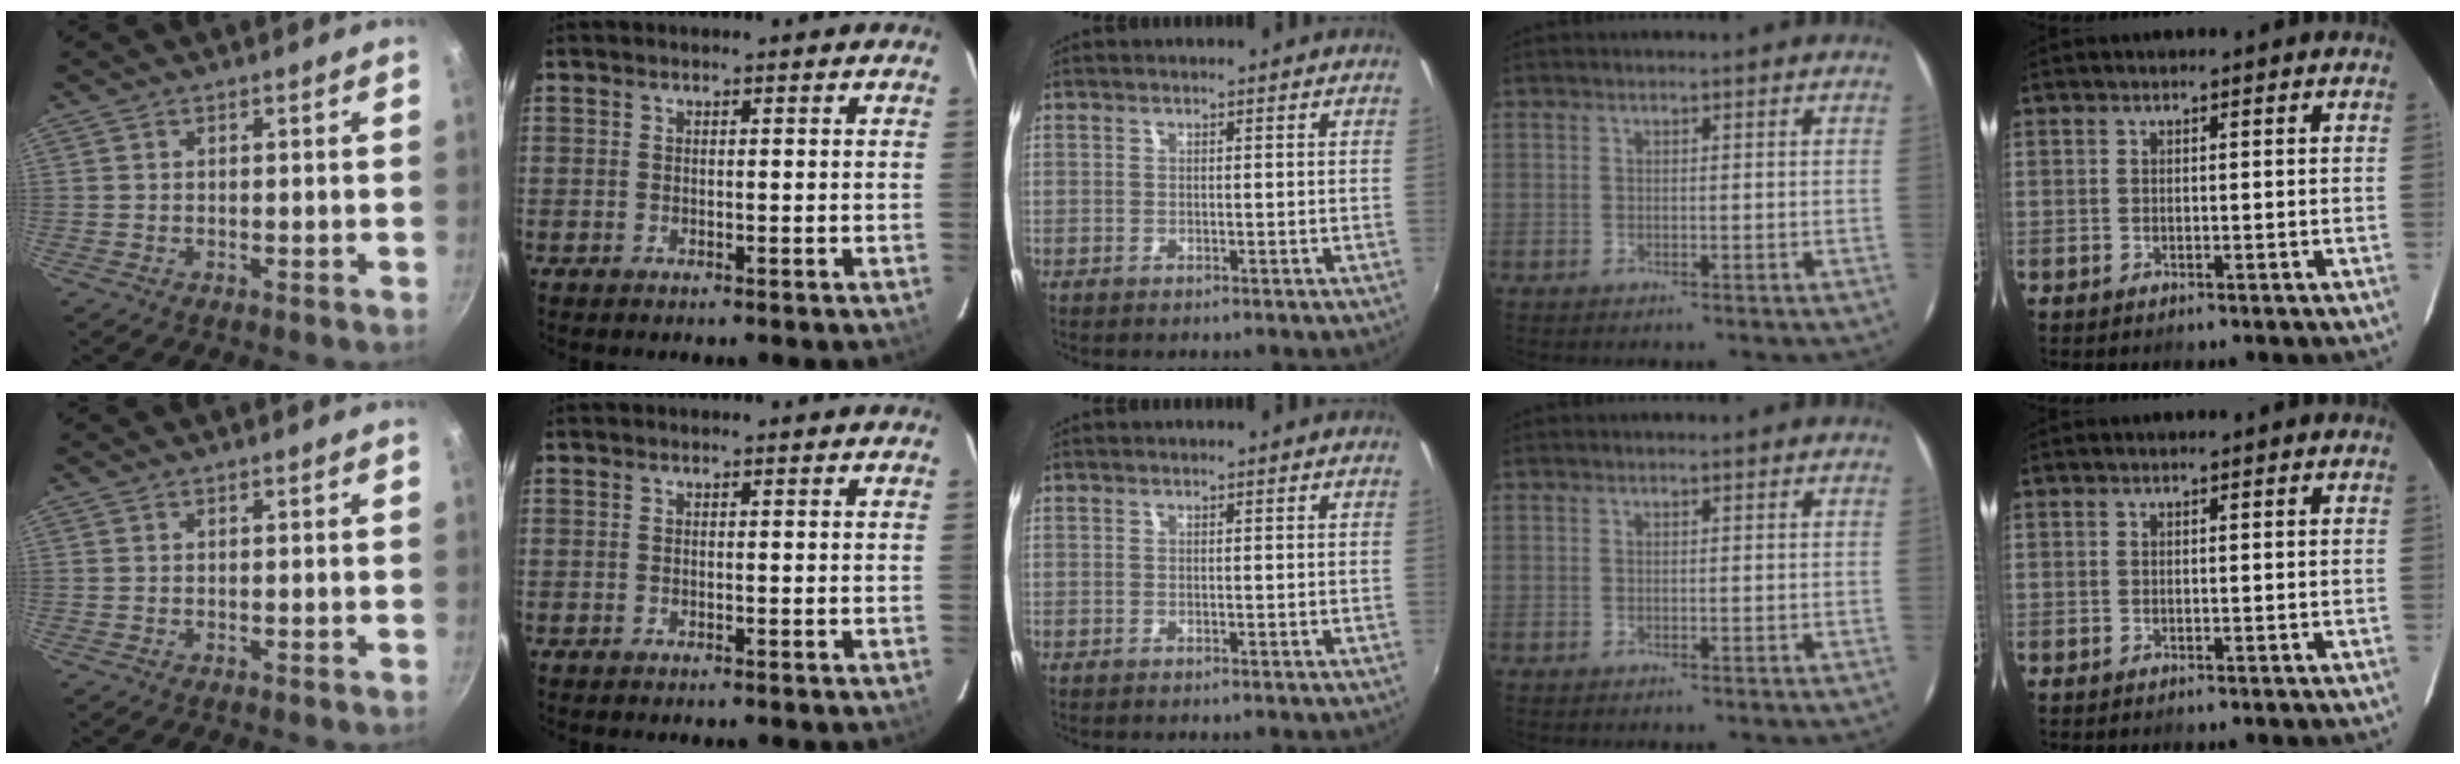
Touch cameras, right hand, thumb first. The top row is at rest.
{}